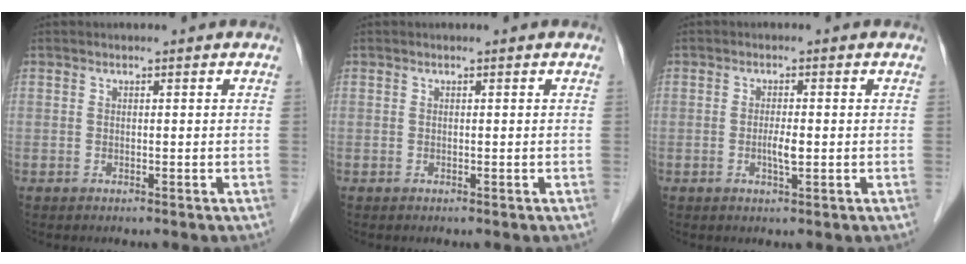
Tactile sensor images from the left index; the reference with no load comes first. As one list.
[{"total": 0.0}, {"total": 2.2, "force": [-0.5, 0.4, 2.1], "torque": [-0.041, -0.003, -0.009]}]